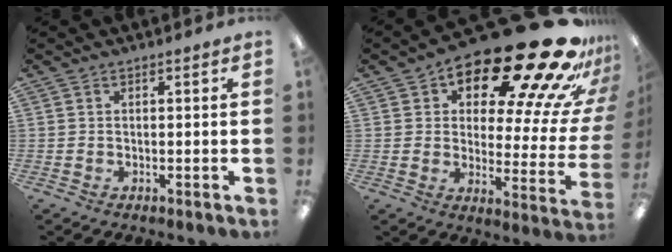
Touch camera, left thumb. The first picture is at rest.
{"total": 25.3, "force": [17.5, 7.5, 16.7], "torque": [-0.229, -0.137, 0.289]}